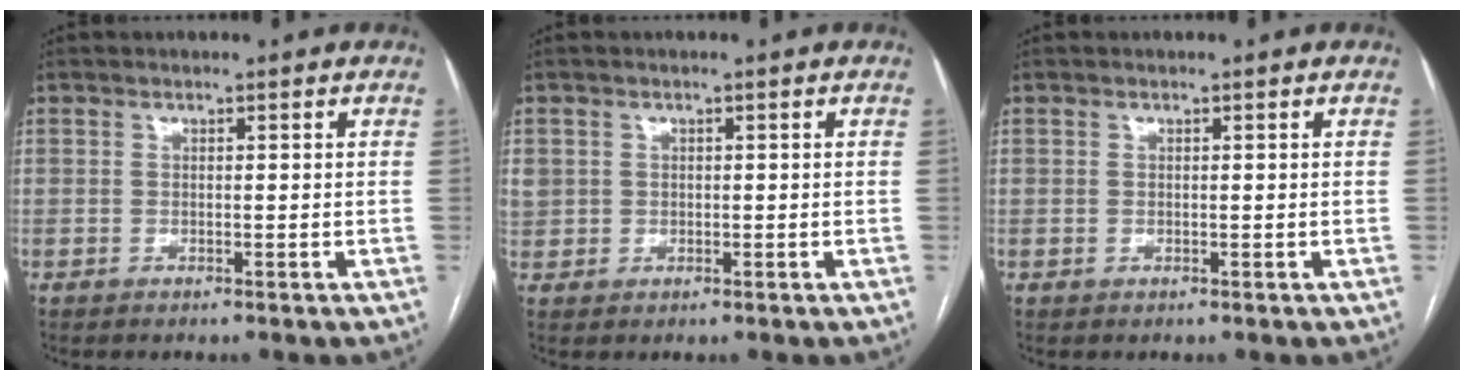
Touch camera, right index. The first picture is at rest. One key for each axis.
{"total": 3.0, "fx": 0.4, "fy": 2.9, "fz": 0.9, "tx": -0.026, "ty": 0.012, "tz": 0.018}
{"total": 0.0}